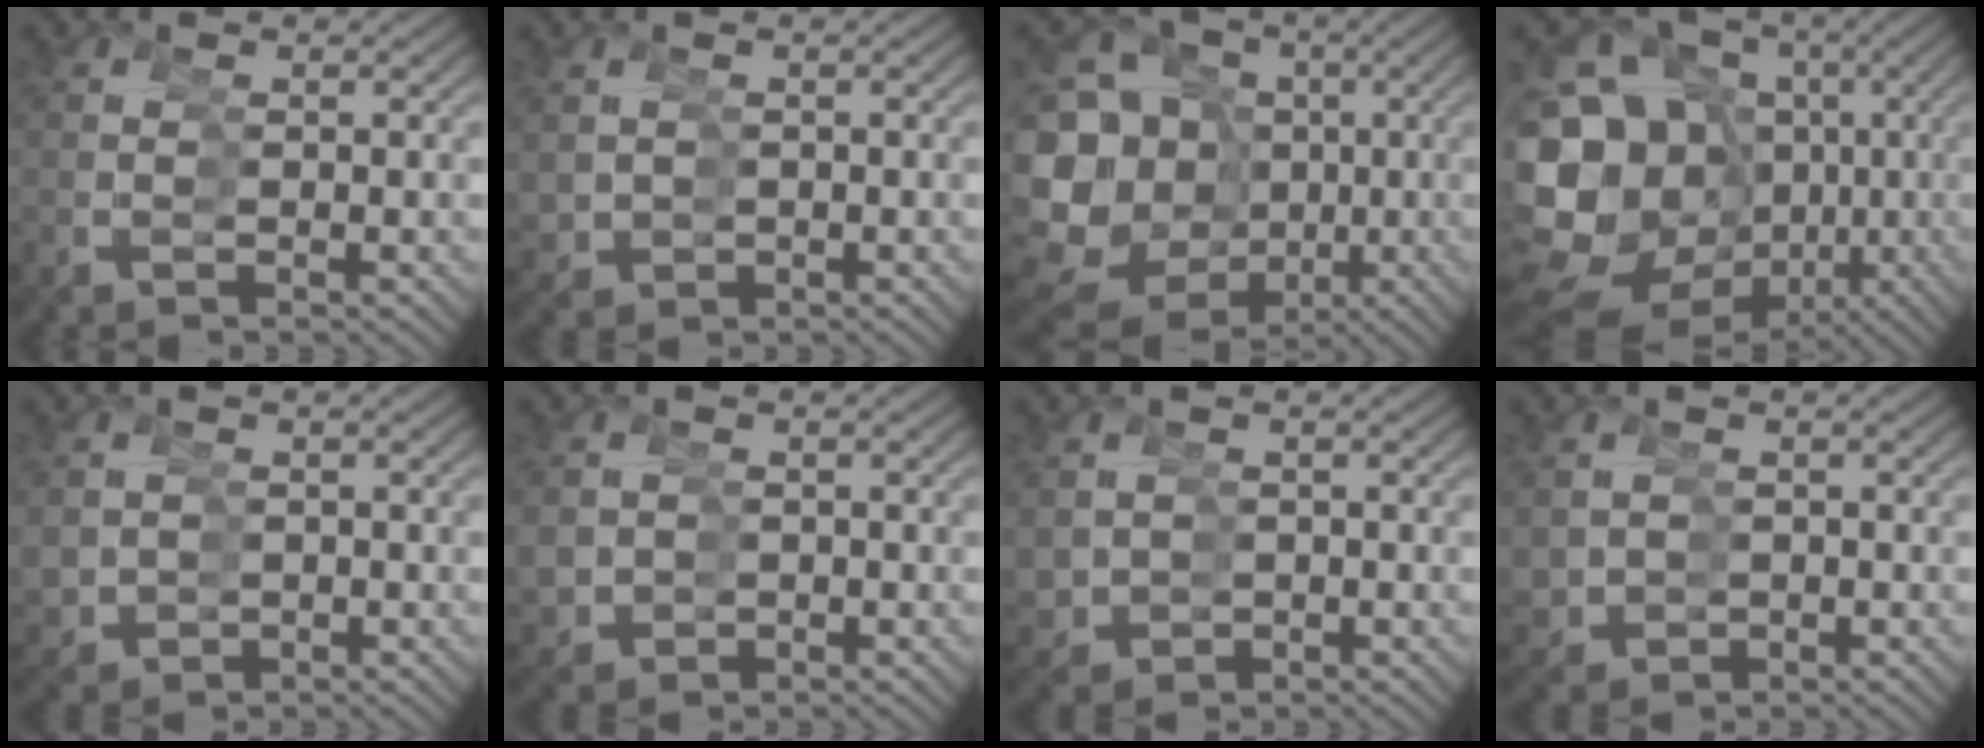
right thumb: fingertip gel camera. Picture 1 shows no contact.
{"total": 2.5, "force": [0.3, 2.4, 0.6], "torque": [-0.021, -0.014, 0.022]}
{"total": 18.3, "force": [0.3, 14.3, 11.5], "torque": [-0.203, -0.016, 0.001]}
{"total": 18.2, "force": [-1.3, 13.4, 12.3], "torque": [-0.241, -0.040, -0.007]}
{"total": 3.7, "force": [0.2, 3.6, 1.0], "torque": [-0.033, -0.021, 0.020]}
{"total": 4.1, "force": [0.1, 4.0, 1.1], "torque": [-0.037, -0.023, 0.020]}
{"total": 4.2, "force": [0.1, 4.0, 1.4], "torque": [-0.046, -0.022, 0.021]}
{"total": 3.5, "force": [0.2, 3.3, 1.1], "torque": [-0.036, -0.019, 0.022]}